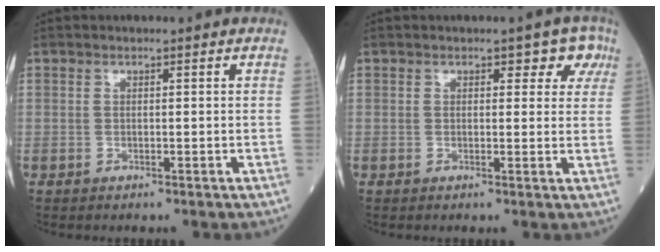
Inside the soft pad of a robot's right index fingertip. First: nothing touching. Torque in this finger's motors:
{"motor_torque": [0.26, 0.20, 0.01, 0.03]}